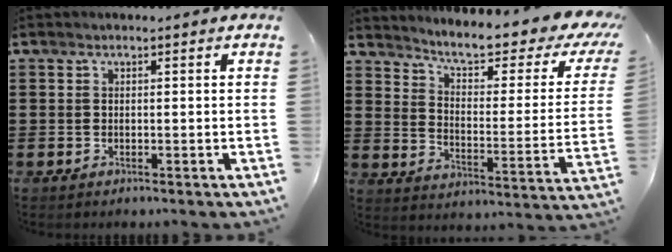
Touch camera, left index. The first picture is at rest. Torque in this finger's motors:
{"motor_torque": [2.14, 0.00, 0.57, 0.07]}